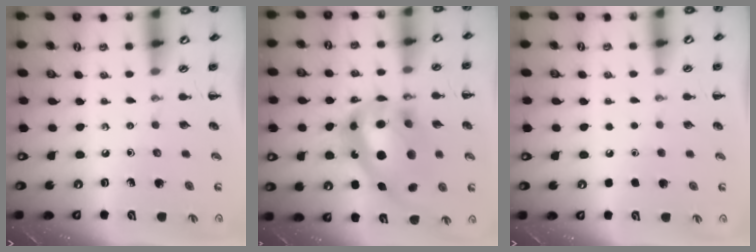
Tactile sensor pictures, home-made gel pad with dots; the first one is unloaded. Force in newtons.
{"total": 22.5, "press": 21.8, "slide": 5.5}
{"total": 1.6, "press": 1.6, "slide": 0.1}